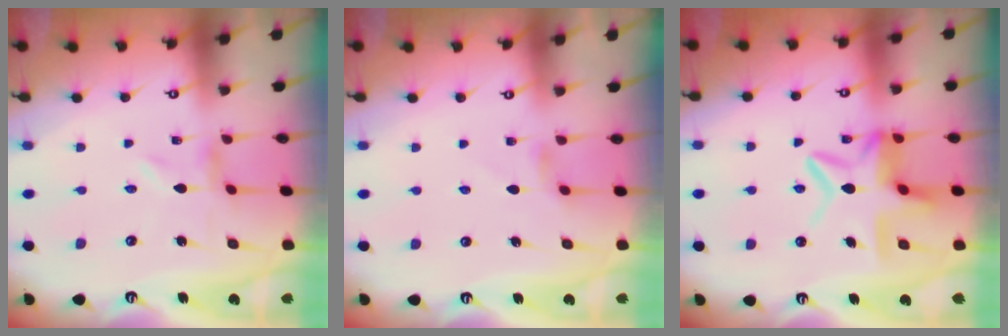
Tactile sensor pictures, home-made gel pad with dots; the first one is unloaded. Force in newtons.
{"total": 2.5, "press": 2.5, "slide": 0.4}
{"total": 11.3, "press": 11.2, "slide": 1.2}